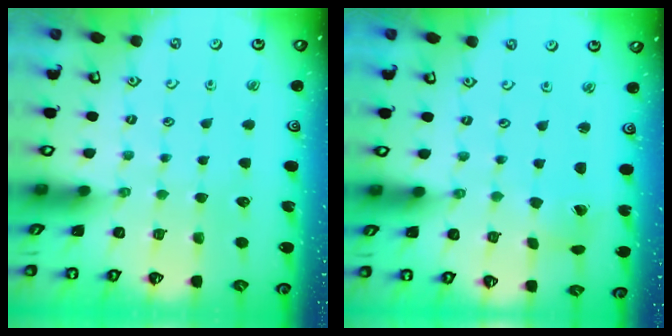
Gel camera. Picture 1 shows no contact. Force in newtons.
{"total": 1.9, "press": 1.8, "slide": 0.7}